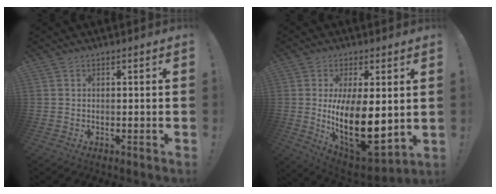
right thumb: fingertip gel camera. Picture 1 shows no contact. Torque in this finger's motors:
{"motor_torque": [1.82, 3.19, 2.29, -0.42, 0.72]}